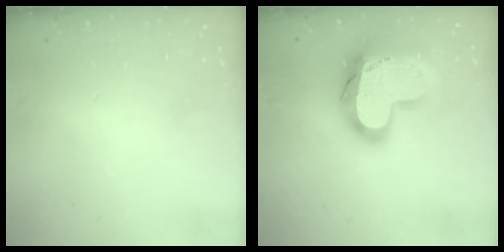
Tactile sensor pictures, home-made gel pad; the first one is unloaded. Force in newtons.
{"total": 20.9, "press": 20.9, "slide": 1.8}